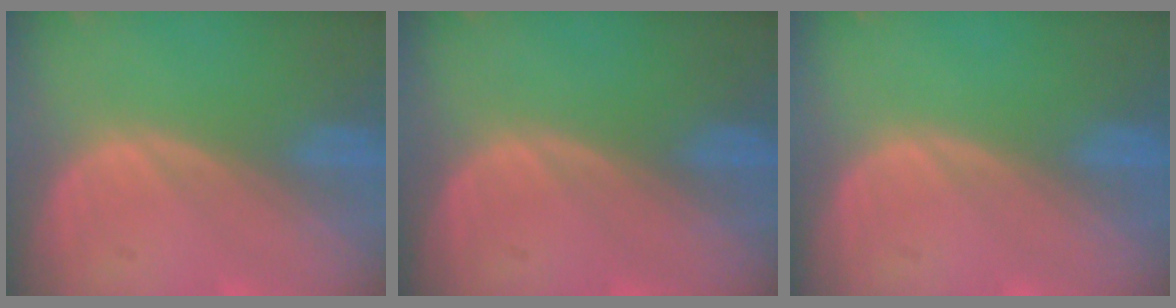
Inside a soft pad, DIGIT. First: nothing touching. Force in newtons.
{"total": 0.0}
{"total": 0.0}